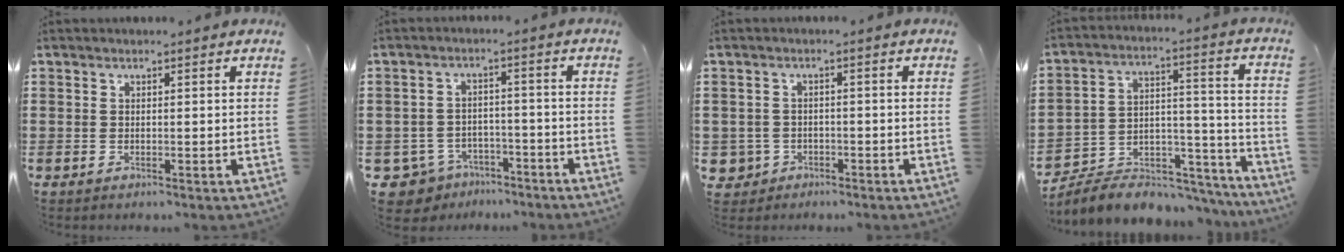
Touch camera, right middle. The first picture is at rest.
{"total": 4.4, "force": [-3.9, 1.9, 0.5], "torque": [-0.039, 0.001, -0.086]}
{"total": 2.3, "force": [-1.4, 1.9, 0.4], "torque": [-0.023, -0.003, -0.033]}
{"total": 6.9, "force": [-6.4, 2.2, 1.4], "torque": [-0.028, 0.008, -0.125]}